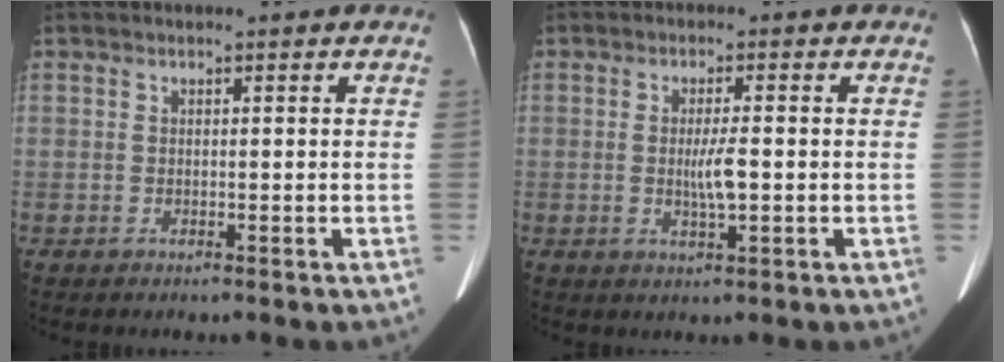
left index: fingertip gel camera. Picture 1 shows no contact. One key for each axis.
{"total": 3.8, "fx": -0.3, "fy": 0.3, "fz": 3.7, "tx": -0.073, "ty": -0.005, "tz": -0.004}